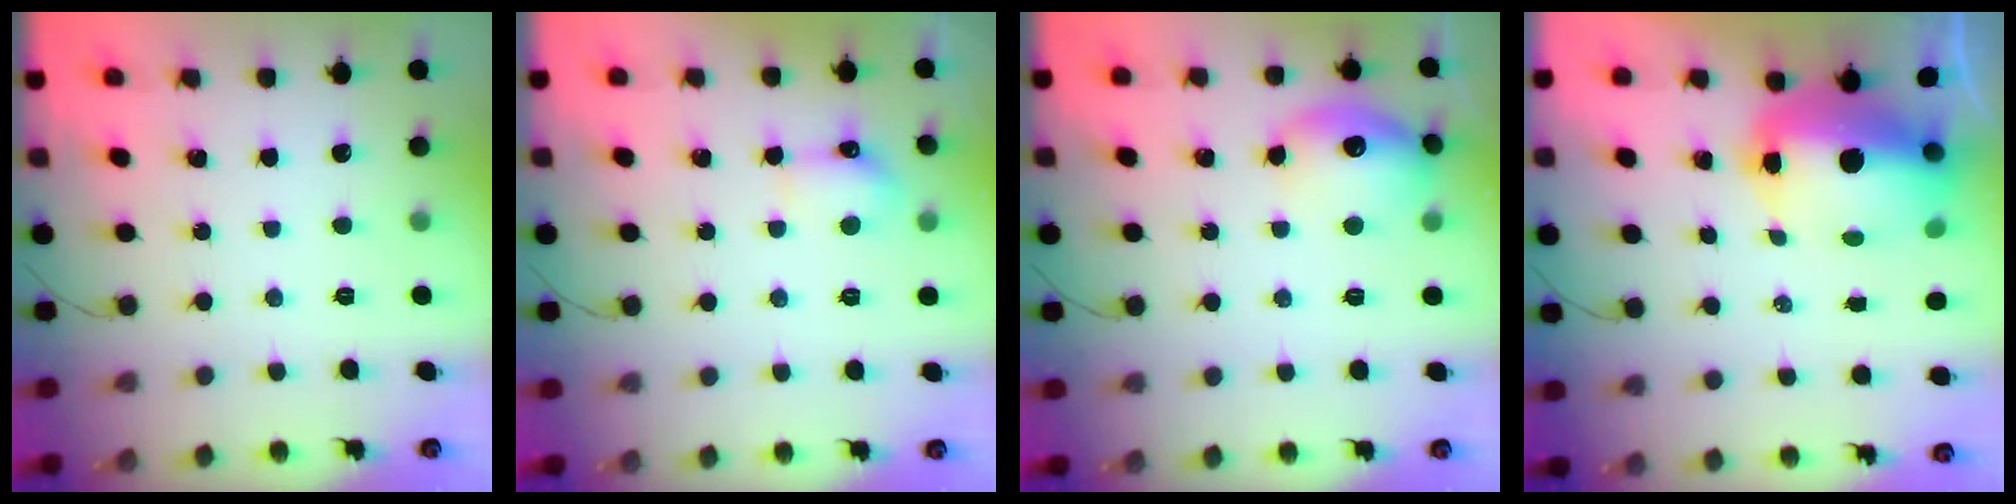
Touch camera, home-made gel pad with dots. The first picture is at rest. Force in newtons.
{"total": 5.5, "press": 5.5, "slide": 0.9}
{"total": 14.4, "press": 14.4, "slide": 1.1}
{"total": 14.9, "press": 14.4, "slide": 3.8}